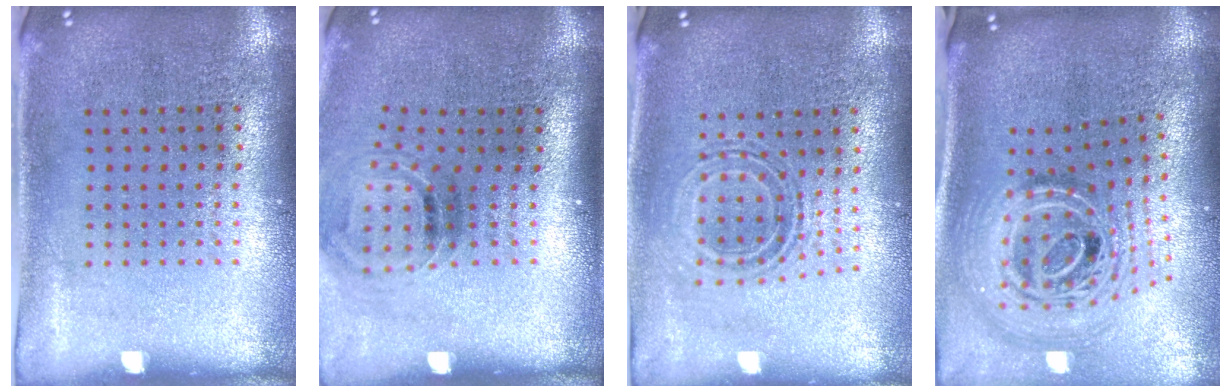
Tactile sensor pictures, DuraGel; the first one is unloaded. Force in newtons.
{"total": 1.2, "press": 0.9, "slide": 0.8}
{"total": 0.6, "press": 0.5, "slide": 0.3}
{"total": 3.0, "press": 2.0, "slide": 2.3}